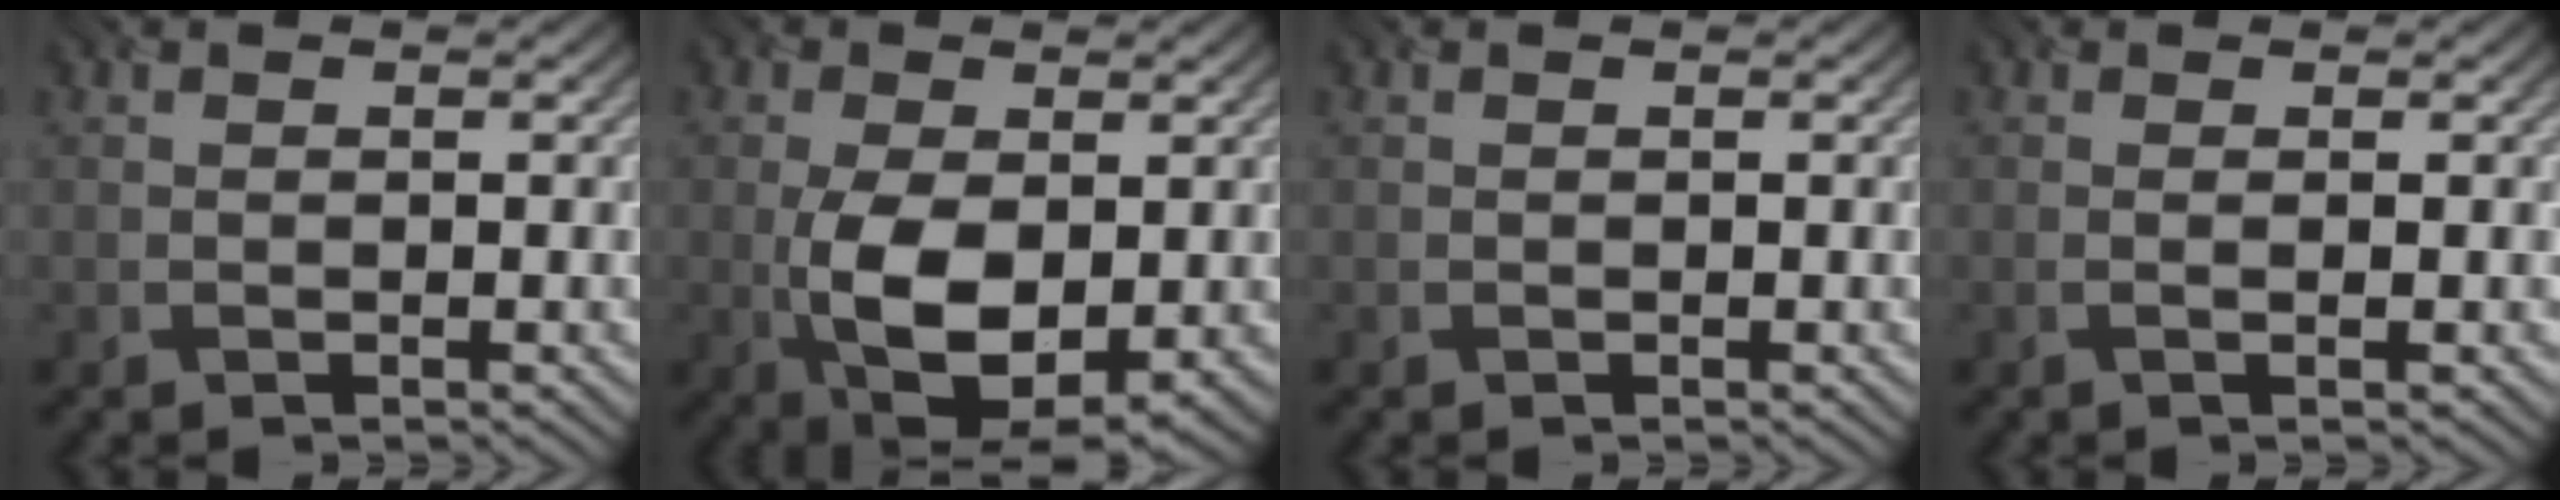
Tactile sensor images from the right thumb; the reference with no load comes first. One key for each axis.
{"total": 9.1, "fx": -1.4, "fy": 4.6, "fz": 7.8, "tx": -0.163, "ty": -0.015, "tz": -0.019}
{"total": 0.0}
{"total": 1.0, "fx": 0.1, "fy": 0.0, "fz": 1.0, "tx": -0.020, "ty": 0.002, "tz": -0.004}